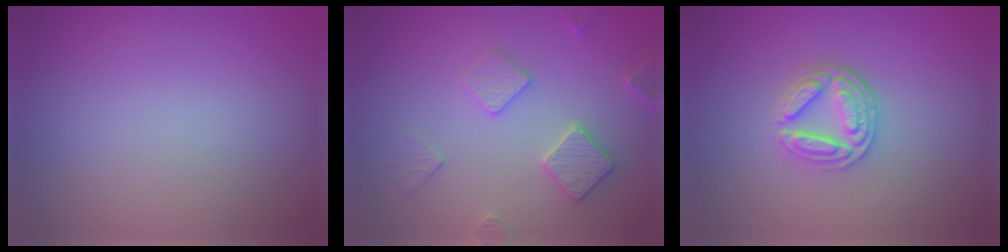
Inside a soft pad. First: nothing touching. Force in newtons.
{"total": 3.4, "press": 3.1, "slide": 1.3}
{"total": 3.6, "press": 3.1, "slide": 1.8}